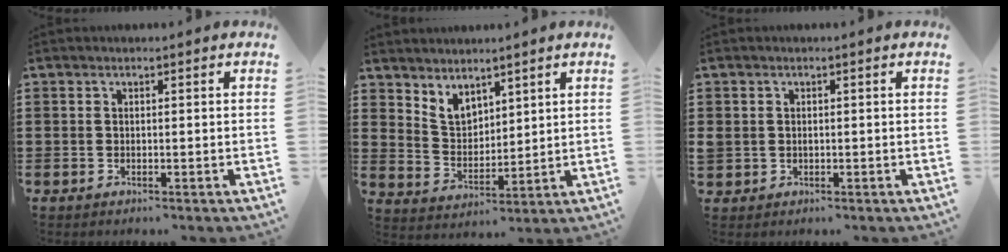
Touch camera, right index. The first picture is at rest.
{"total": 4.6, "force": [3.9, 2.1, 1.1], "torque": [-0.036, -0.009, 0.074]}
{"total": 0.8, "force": [0.2, 0.8, 0.2], "torque": [-0.008, 0.005, 0.002]}